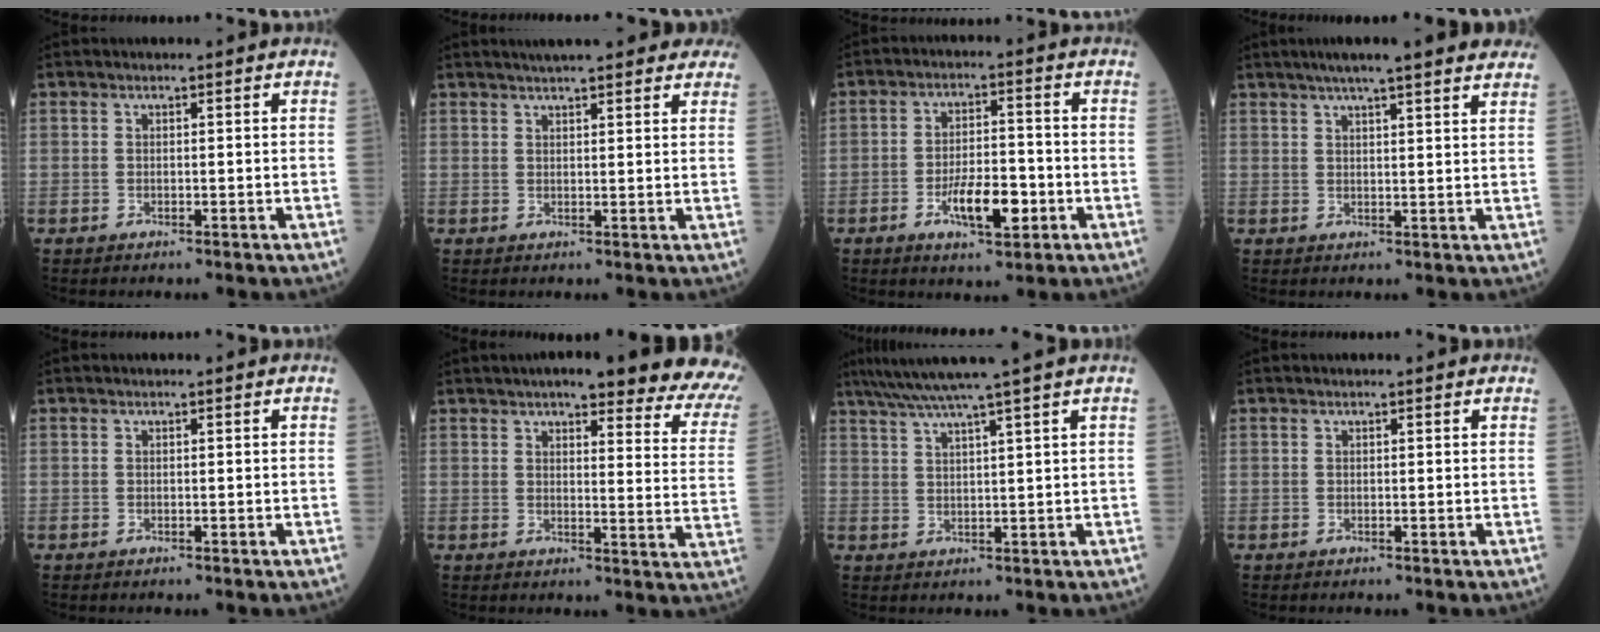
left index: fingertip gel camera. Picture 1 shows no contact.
{"total": 14.1, "force": [12.2, 2.8, 6.4], "torque": [-0.071, 0.029, 0.144]}
{"total": 7.8, "force": [-3.1, 2.5, 6.7], "torque": [-0.124, -0.001, -0.050]}
{"total": 14.5, "force": [12.0, 1.2, 8.1], "torque": [-0.116, 0.033, 0.148]}
{"total": 0.0}
{"total": 22.0, "force": [19.0, 2.6, 10.7], "torque": [-0.118, -0.049, 0.200]}
{"total": 7.9, "force": [6.3, -2.3, 4.2], "torque": [-0.068, 0.014, 0.102]}
{"total": 0.5, "force": [0.5, 0.2, 0.2], "torque": [-0.009, 0.011, 0.004]}